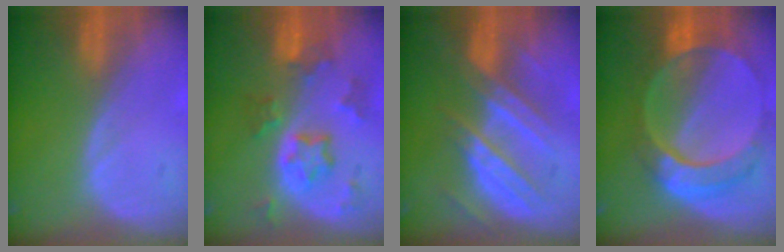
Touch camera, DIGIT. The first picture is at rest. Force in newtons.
{"total": 7.5, "press": 6.6, "slide": 3.6}
{"total": 7.2, "press": 7.2, "slide": 0.8}
{"total": 9.6, "press": 8.3, "slide": 4.7}